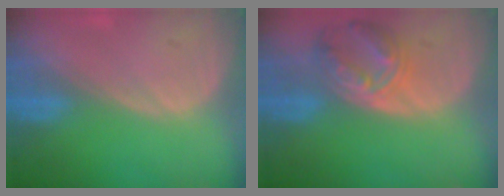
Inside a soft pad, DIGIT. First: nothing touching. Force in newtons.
{"total": 8.1, "press": 7.1, "slide": 3.9}